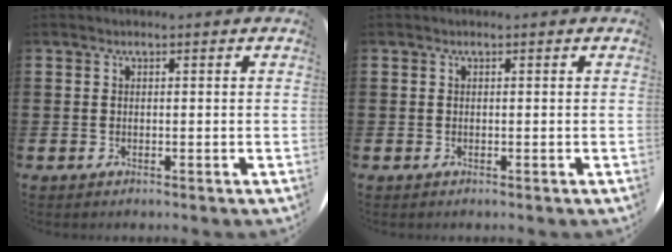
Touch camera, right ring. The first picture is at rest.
{"total": 0.0}